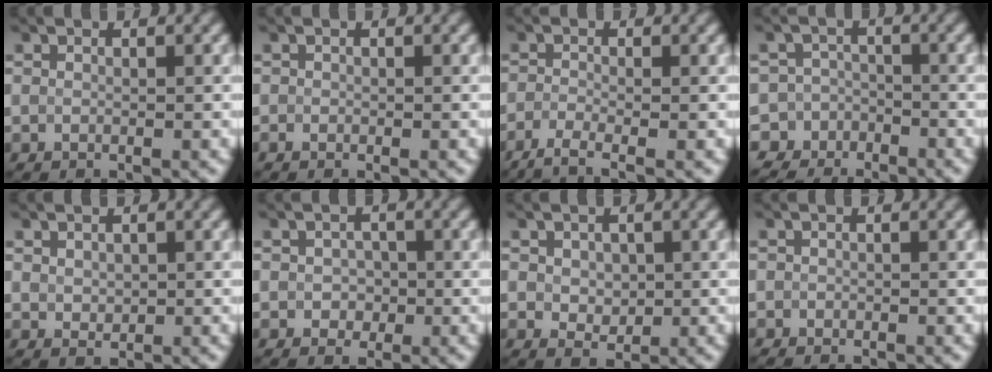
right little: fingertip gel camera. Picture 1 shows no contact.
{"total": 0.8, "force": [-0.7, -0.2, -0.2], "torque": [0.002, -0.005, -0.001]}
{"total": 2.9, "force": [-2.6, 0.2, 1.2], "torque": [-0.022, -0.004, -0.055]}
{"total": 6.1, "force": [-5.1, 3.3, -1.1], "torque": [0.037, -0.007, -0.087]}
{"total": 0.7, "force": [0.0, 0.6, -0.1], "torque": [-0.003, 0.003, 0.010]}
{"total": 1.3, "force": [-0.8, 1.1, -0.1], "torque": [-0.003, -0.005, -0.010]}
{"total": 1.5, "force": [-0.3, 1.4, 0.5], "torque": [-0.015, -0.002, 0.002]}
{"total": 1.4, "force": [-1.2, 0.1, -0.6], "torque": [0.007, -0.011, -0.011]}